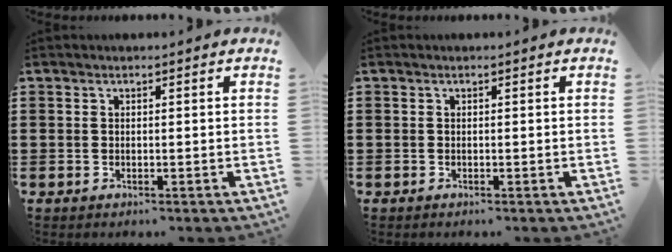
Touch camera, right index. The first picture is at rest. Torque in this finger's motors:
{"motor_torque": [-1.49, 0.65, -1.05, -0.11]}